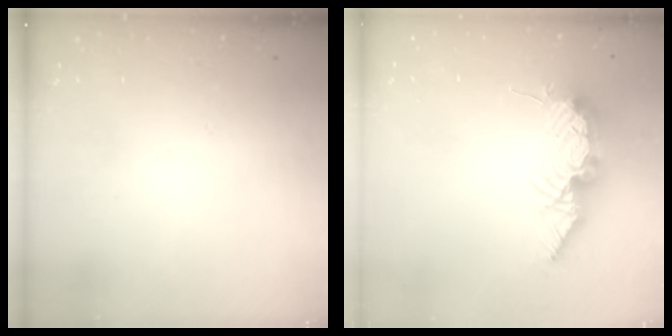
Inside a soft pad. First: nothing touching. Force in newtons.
{"total": 13.7, "press": 13.6, "slide": 1.3}